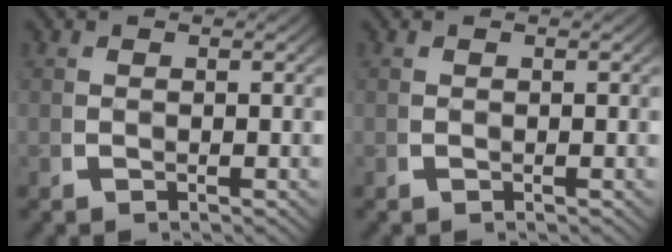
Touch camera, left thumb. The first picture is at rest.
{"total": 0.0}